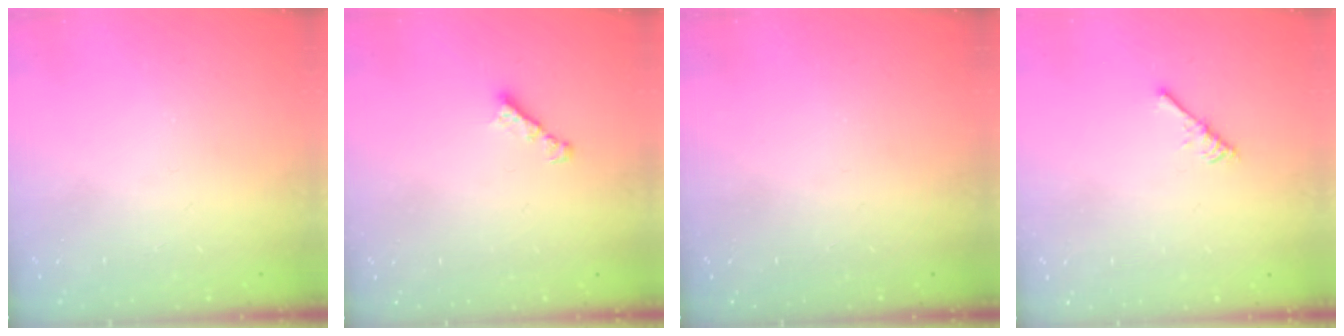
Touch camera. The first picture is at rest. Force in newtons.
{"total": 1.7, "press": 1.6, "slide": 0.5}
{"total": 0.0}
{"total": 2.9, "press": 2.9, "slide": 0.5}